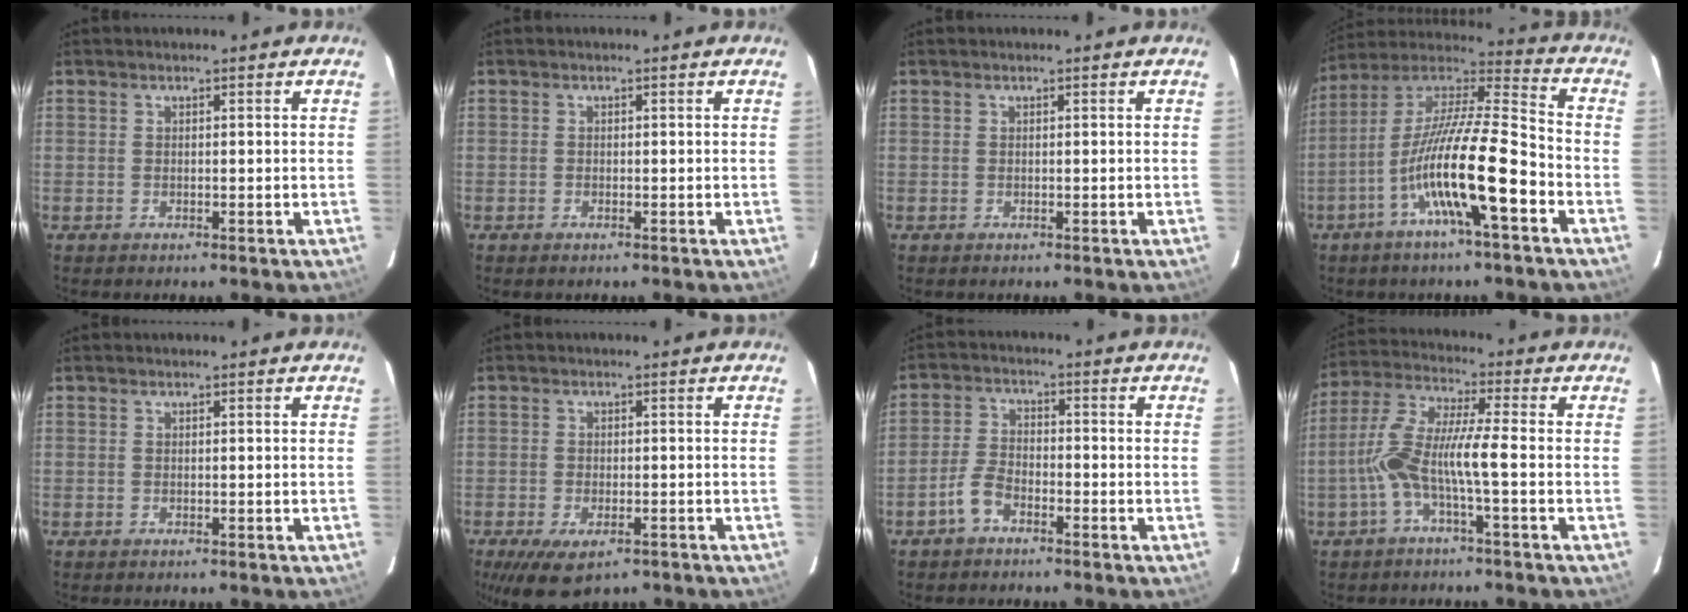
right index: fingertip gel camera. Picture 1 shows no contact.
{"total": 0.6, "force": [-0.4, 0.2, 0.3], "torque": [-0.007, 0.000, -0.005]}
{"total": 0.0}
{"total": 16.7, "force": [-6.4, 1.2, 15.4], "torque": [-0.292, 0.003, -0.119]}
{"total": 0.0}
{"total": 7.9, "force": [-5.3, 3.4, 4.8], "torque": [-0.084, -0.011, -0.083]}
{"total": 4.2, "force": [-2.6, 2.0, 2.5], "torque": [-0.060, 0.008, -0.053]}
{"total": 9.0, "force": [-2.4, 0.1, 8.7], "torque": [-0.188, 0.022, -0.055]}